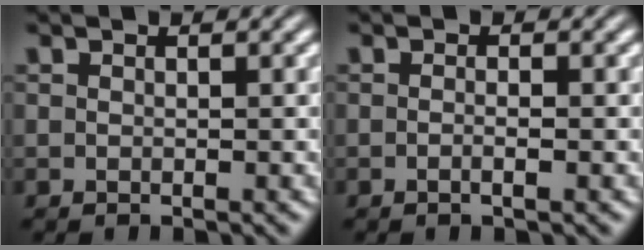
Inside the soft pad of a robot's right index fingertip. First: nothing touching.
{"total": 1.2, "force": [-0.8, -0.2, 0.9], "torque": [-0.022, -0.003, -0.014]}